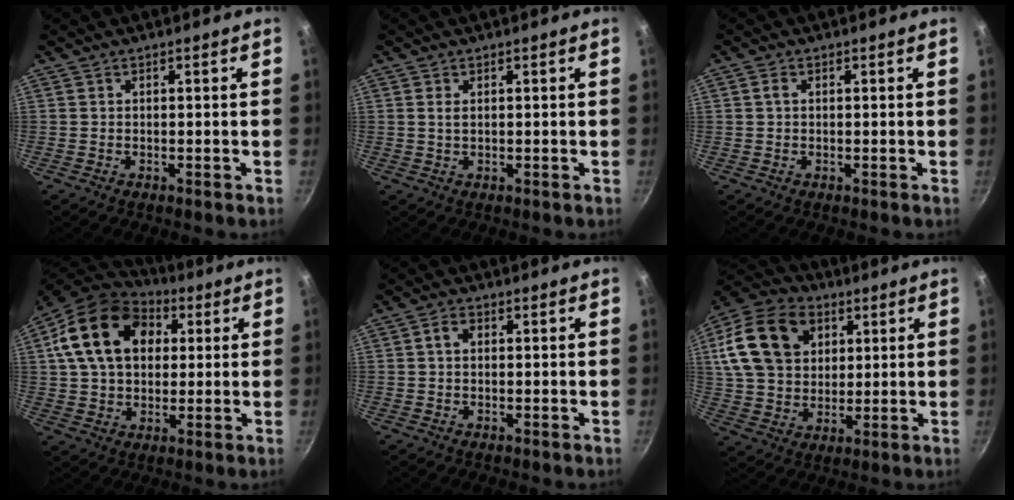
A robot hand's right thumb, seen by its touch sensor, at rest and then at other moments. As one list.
[{"total": 1.4, "force": [0.4, 0.7, 1.1], "torque": [-0.022, 0.000, 0.008]}, {"total": 1.3, "force": [0.3, 0.9, 0.8], "torque": [-0.013, 0.005, 0.003]}, {"total": 19.5, "force": [5.3, 13.9, 12.7], "torque": [-0.198, 0.014, 0.081]}, {"total": 2.5, "force": [0.4, 1.7, 1.7], "torque": [-0.028, 0.005, 0.003]}, {"total": 21.3, "force": [6.9, 15.9, 12.4], "torque": [-0.232, 0.012, 0.120]}]